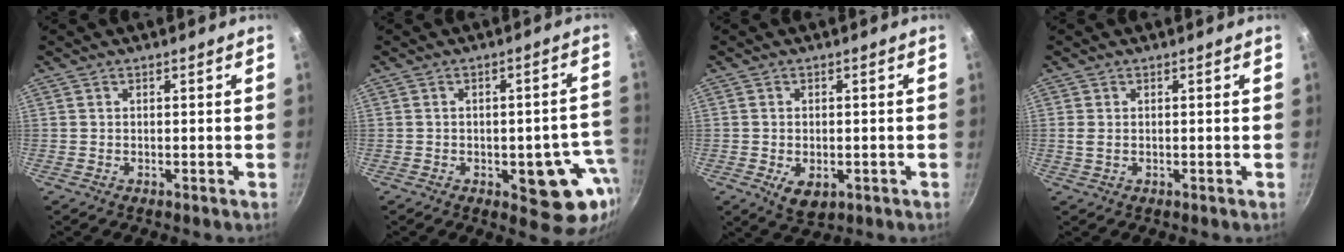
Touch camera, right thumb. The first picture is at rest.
{"total": 11.8, "force": [-3.5, 5.7, 9.7], "torque": [-0.060, 0.018, -0.041]}
{"total": 5.2, "force": [-1.4, 3.3, 3.8], "torque": [-0.052, -0.006, -0.014]}
{"total": 1.6, "force": [0.1, 1.1, 1.1], "torque": [-0.025, -0.001, 0.003]}